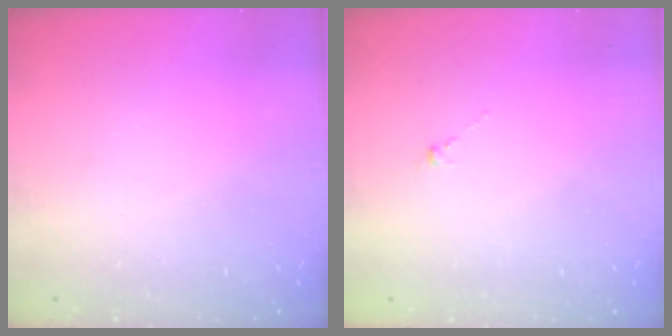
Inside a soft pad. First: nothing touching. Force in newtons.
{"total": 0.0}